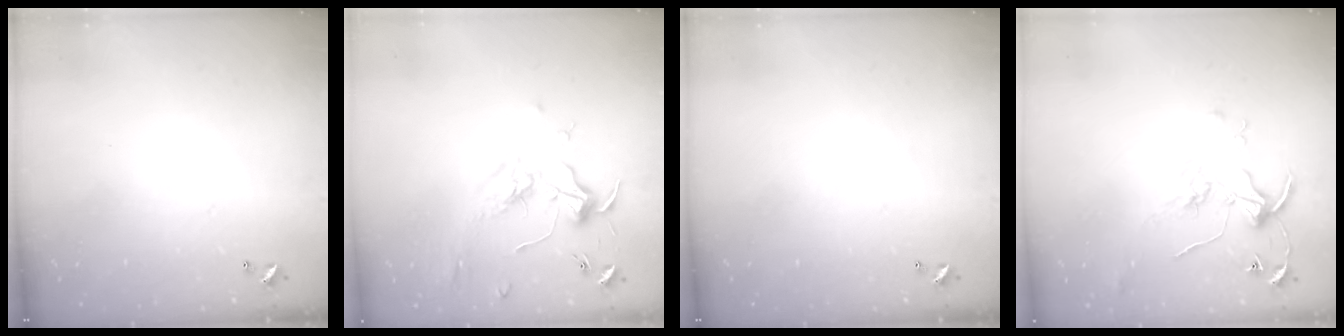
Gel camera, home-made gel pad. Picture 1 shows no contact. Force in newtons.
{"total": 1.7, "press": 1.5, "slide": 0.8}
{"total": 0.0}
{"total": 2.1, "press": 2.1, "slide": 0.1}